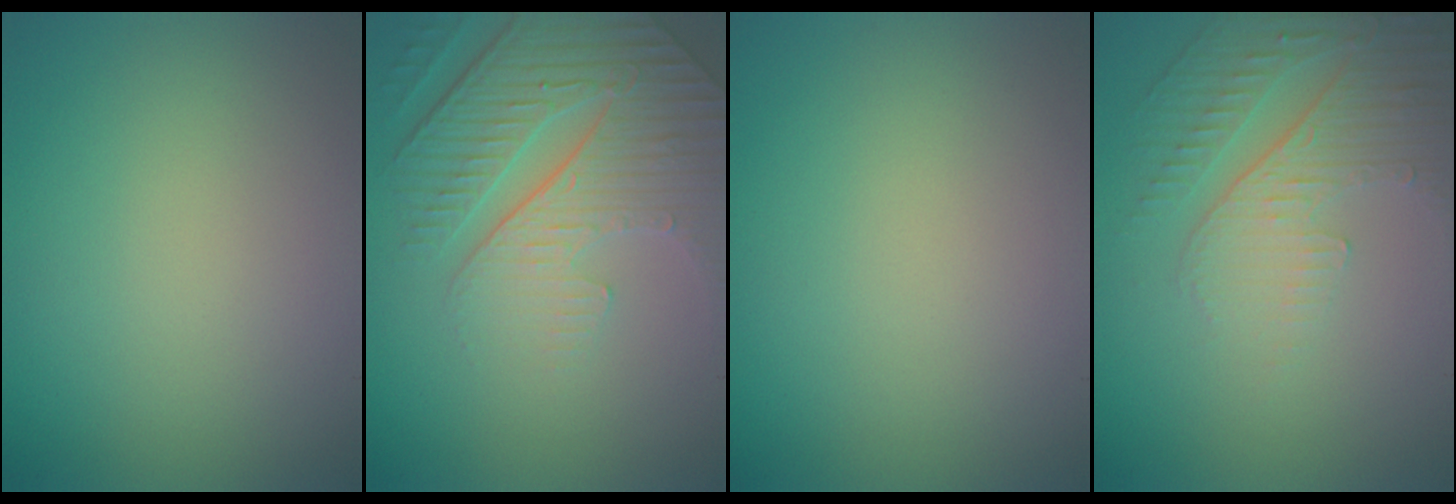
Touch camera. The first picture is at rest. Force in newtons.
{"total": 5.5, "press": 5.0, "slide": 2.2}
{"total": 0.0}
{"total": 4.9, "press": 3.3, "slide": 3.7}